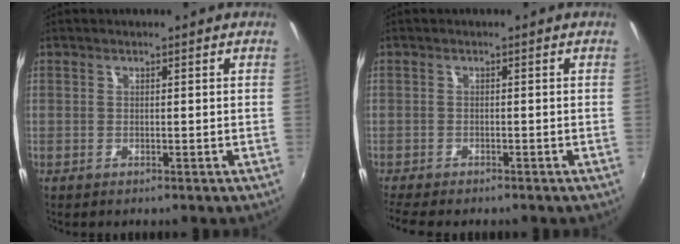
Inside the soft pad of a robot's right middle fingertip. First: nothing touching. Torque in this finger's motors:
{"motor_torque": [1.16, -0.98, 0.15, 0.10]}